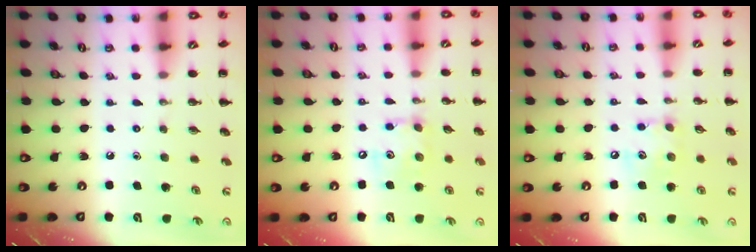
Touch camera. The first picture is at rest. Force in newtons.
{"total": 7.4, "press": 7.4, "slide": 1.0}
{"total": 7.6, "press": 7.5, "slide": 0.6}